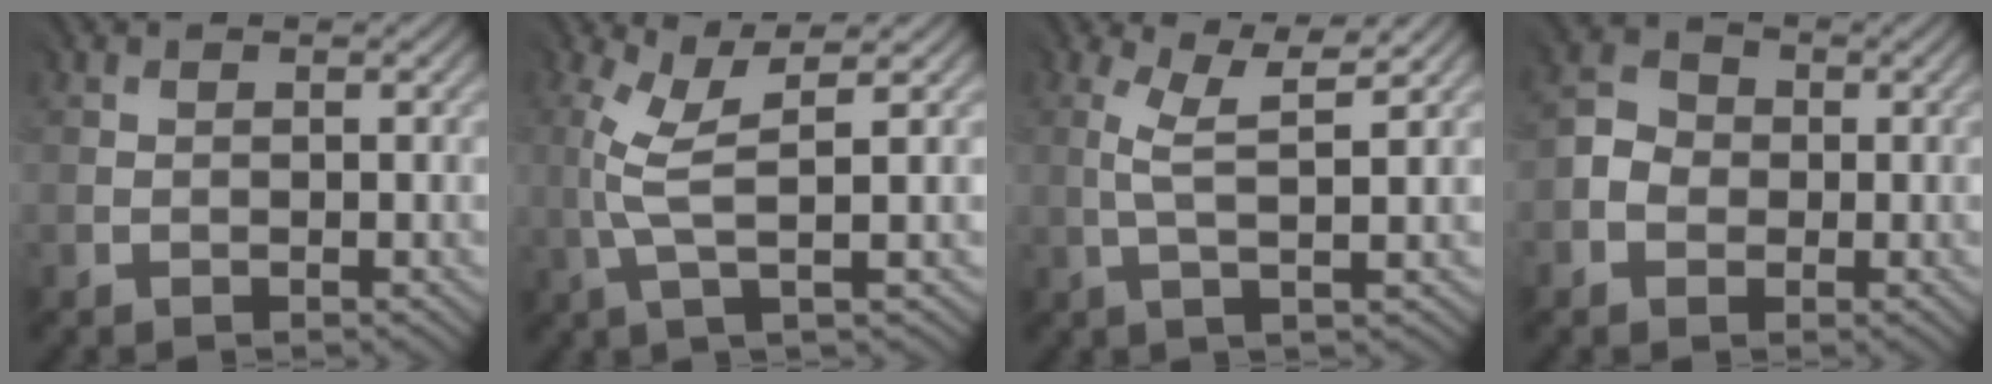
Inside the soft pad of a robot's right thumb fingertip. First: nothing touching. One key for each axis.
{"total": 4.7, "fx": 0.7, "fy": 0.6, "fz": 4.6, "tx": -0.102, "ty": 0.010, "tz": 0.016}
{"total": 3.8, "fx": 1.3, "fy": 0.2, "fz": 3.6, "tx": -0.074, "ty": 0.004, "tz": 0.027}
{"total": 2.9, "fx": -1.0, "fy": 2.6, "fz": 0.7, "tx": -0.017, "ty": 0.000, "tz": -0.023}